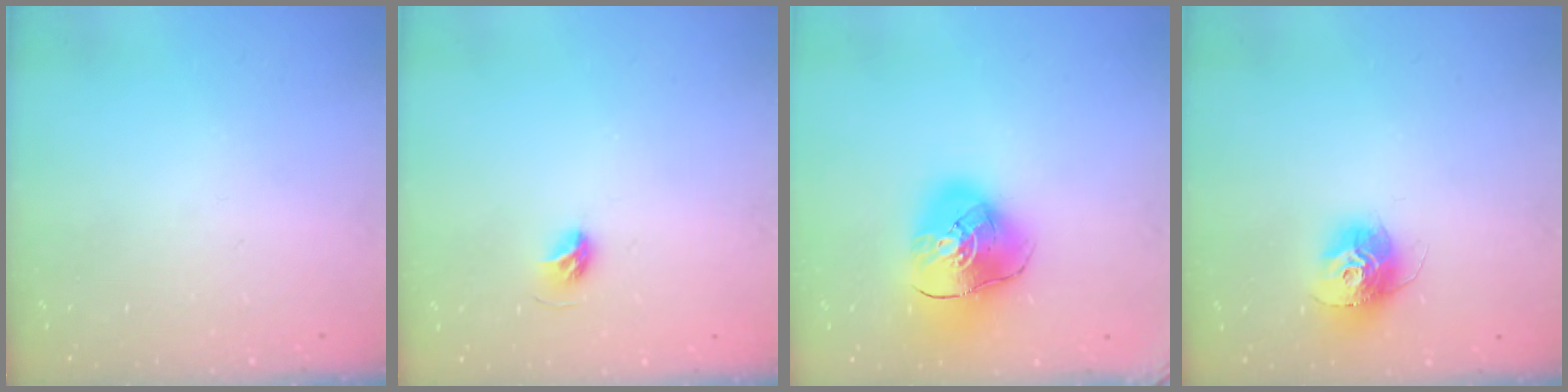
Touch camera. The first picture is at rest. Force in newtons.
{"total": 4.9, "press": 4.8, "slide": 1.1}
{"total": 15.0, "press": 14.8, "slide": 2.2}
{"total": 12.6, "press": 12.6, "slide": 1.1}